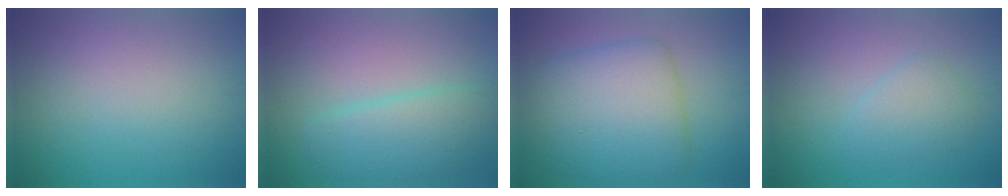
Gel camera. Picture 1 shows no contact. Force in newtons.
{"total": 4.3, "press": 4.3, "slide": 0.1}
{"total": 8.2, "press": 8.2, "slide": 0.1}
{"total": 2.3, "press": 2.3, "slide": 0.0}